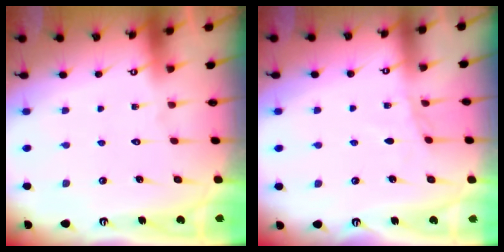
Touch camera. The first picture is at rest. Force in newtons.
{"total": 3.9, "press": 3.8, "slide": 0.5}